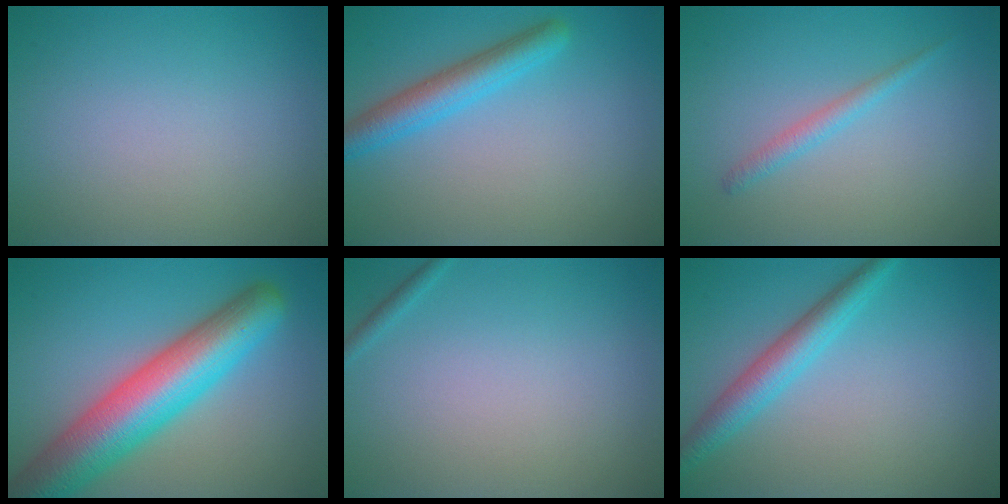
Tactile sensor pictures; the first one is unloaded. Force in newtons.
{"total": 3.6, "press": 3.6, "slide": 0.2}
{"total": 1.4, "press": 1.4, "slide": 0.1}
{"total": 10.0, "press": 10.0, "slide": 0.4}
{"total": 0.7, "press": 0.7, "slide": 0.0}
{"total": 3.6, "press": 3.6, "slide": 0.1}